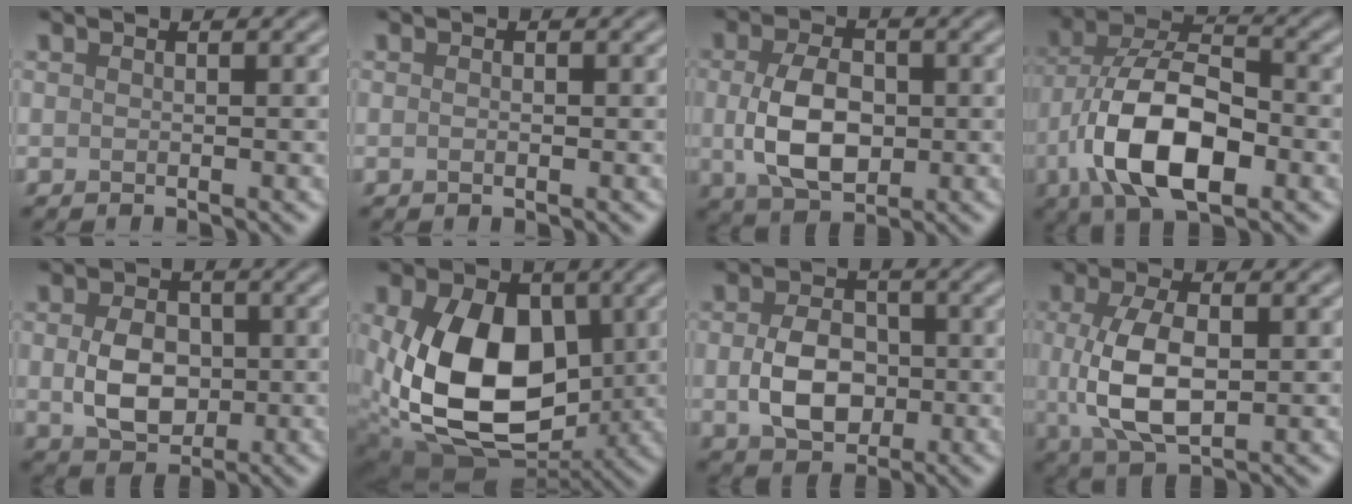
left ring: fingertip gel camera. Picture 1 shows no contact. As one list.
[{"total": 0.6, "force": [-0.1, 0.3, 0.5], "torque": [-0.004, -0.002, 0.000]}, {"total": 6.1, "force": [-0.1, 4.0, 4.6], "torque": [-0.098, -0.005, -0.003]}, {"total": 10.8, "force": [-3.6, 5.4, 8.7], "torque": [-0.166, 0.001, -0.076]}, {"total": 4.9, "force": [-0.1, 3.6, 3.2], "torque": [-0.065, -0.006, 0.000]}, {"total": 12.7, "force": [0.0, 8.7, 9.3], "torque": [-0.188, -0.028, 0.006]}, {"total": 5.2, "force": [-0.5, 3.8, 3.5], "torque": [-0.072, -0.006, -0.009]}, {"total": 6.9, "force": [0.1, 3.6, 5.9], "torque": [-0.127, -0.003, 0.003]}]